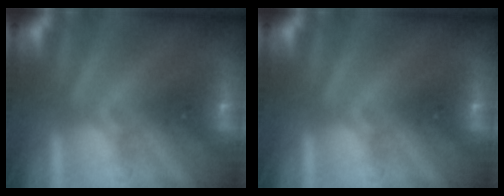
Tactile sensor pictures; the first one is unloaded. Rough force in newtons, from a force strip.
{"total": 0.0}